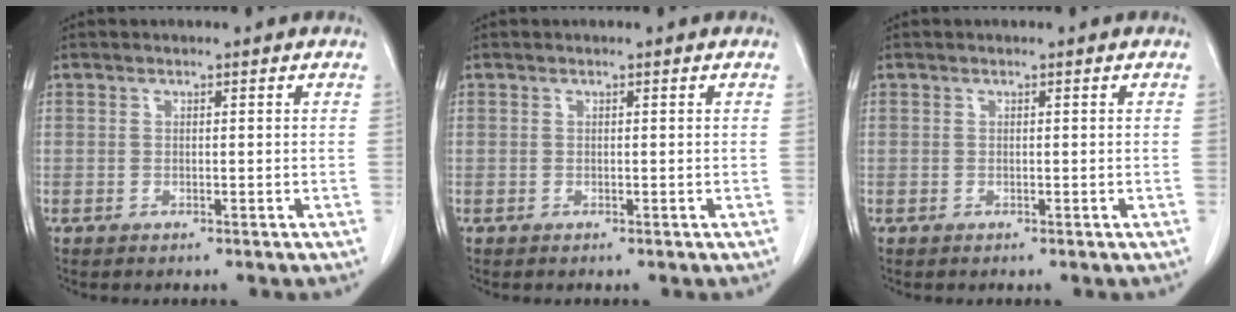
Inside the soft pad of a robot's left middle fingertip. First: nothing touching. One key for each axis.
{"total": 0.0}
{"total": 0.0}